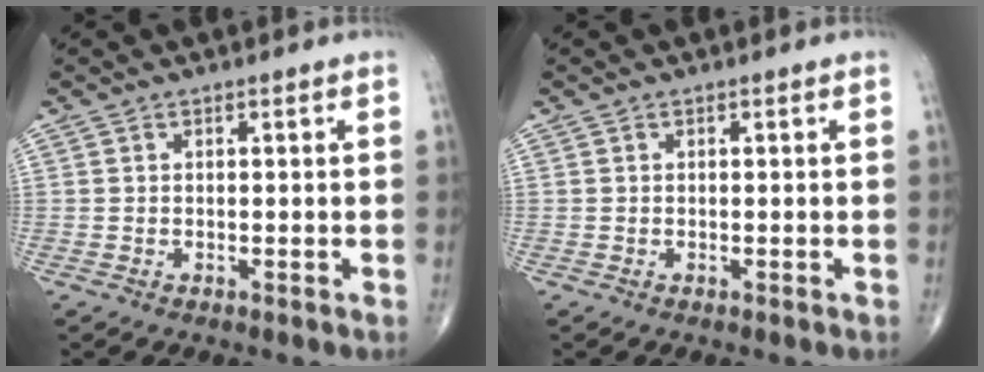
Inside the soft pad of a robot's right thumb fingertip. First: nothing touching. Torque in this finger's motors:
{"motor_torque": [-0.01, 0.01, 0.13, 0.13, 0.00]}